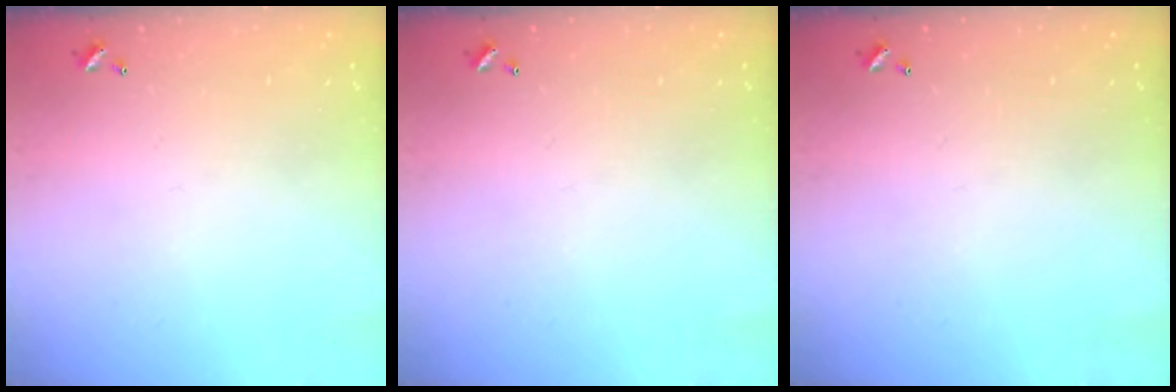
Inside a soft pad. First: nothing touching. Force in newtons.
{"total": 0.0}
{"total": 0.0}